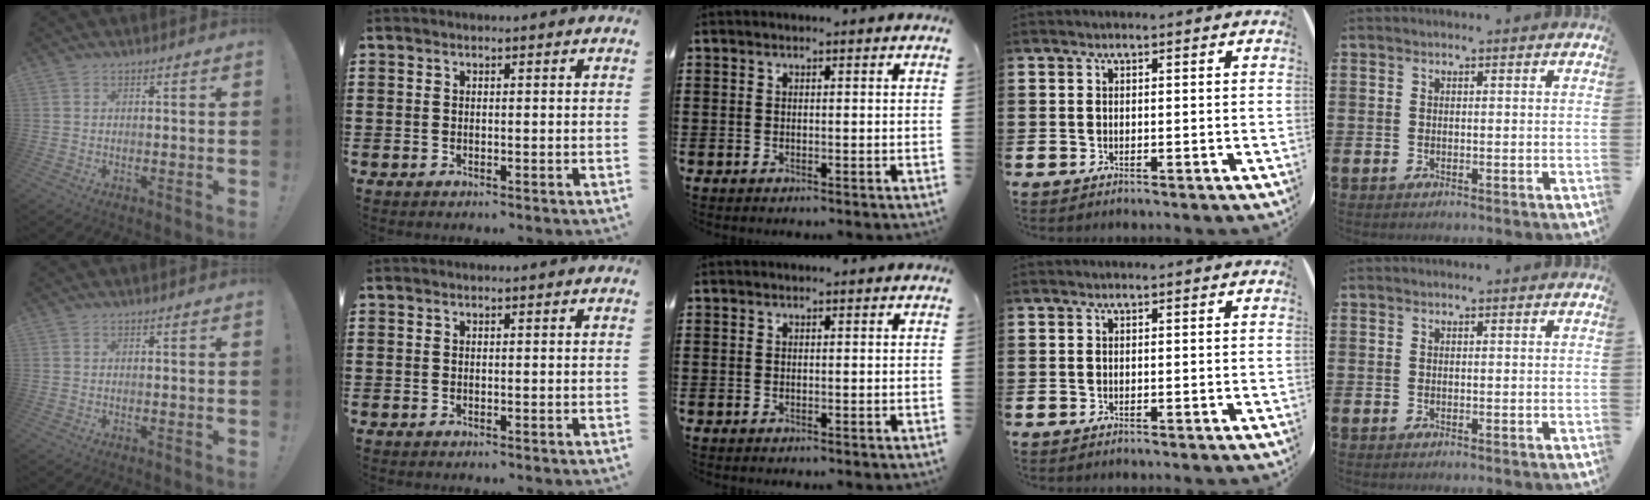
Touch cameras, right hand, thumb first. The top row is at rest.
{}